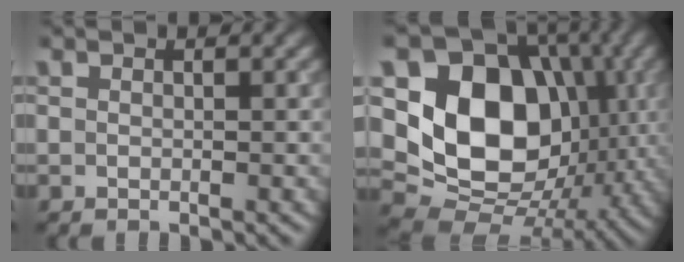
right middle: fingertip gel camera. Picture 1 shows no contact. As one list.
[{"total": 13.0, "force": [1.3, 10.1, 8.2], "torque": [-0.136, -0.011, 0.014]}]